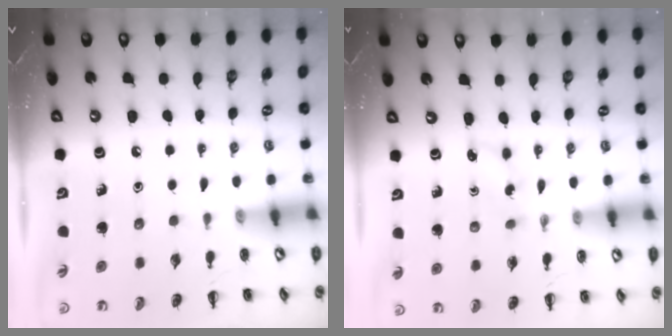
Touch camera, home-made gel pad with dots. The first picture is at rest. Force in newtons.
{"total": 3.2, "press": 3.1, "slide": 0.8}